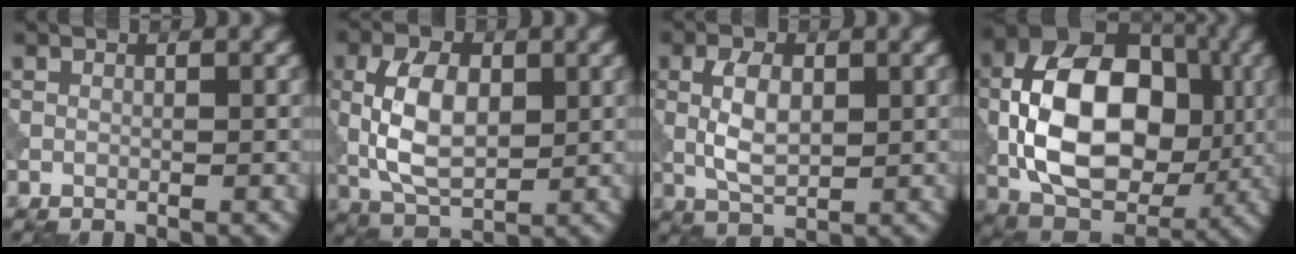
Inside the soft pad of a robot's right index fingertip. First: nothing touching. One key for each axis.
{"total": 6.4, "fx": 0.4, "fy": 3.6, "fz": 5.2, "tx": -0.108, "ty": 0.004, "tz": 0.007}
{"total": 4.0, "fx": 0.4, "fy": 2.1, "fz": 3.4, "tx": -0.073, "ty": 0.003, "tz": 0.010}
{"total": 13.4, "fx": -0.6, "fy": 8.8, "fz": 10.1, "tx": -0.178, "ty": 0.011, "tz": -0.018}